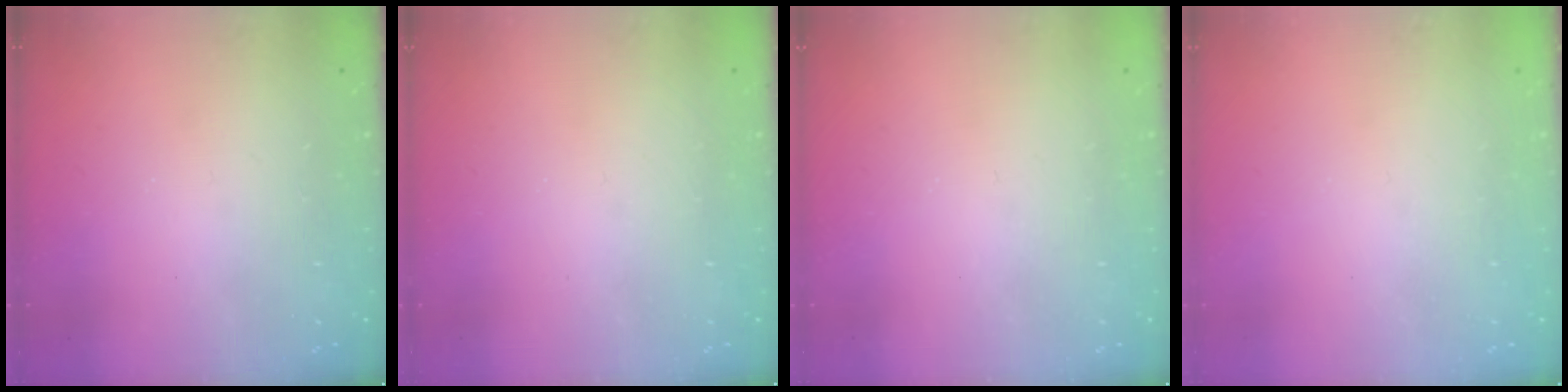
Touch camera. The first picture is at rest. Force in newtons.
{"total": 0.0}
{"total": 0.0}
{"total": 0.0}